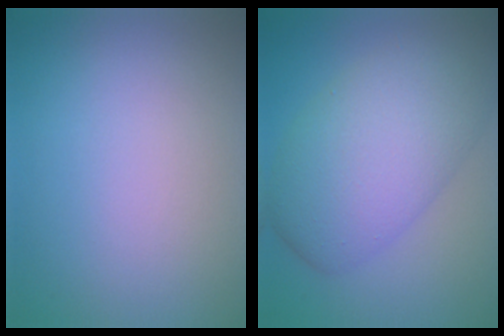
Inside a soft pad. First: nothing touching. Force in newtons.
{"total": 8.6, "press": 8.5, "slide": 0.5}